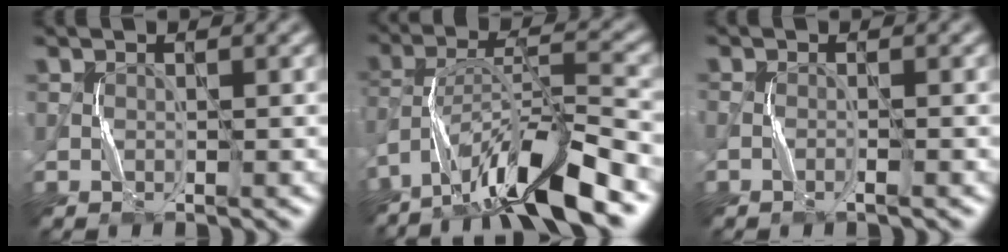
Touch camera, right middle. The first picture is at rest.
{"total": 11.6, "force": [-8.2, 2.0, 7.9], "torque": [-0.134, 0.022, -0.147]}
{"total": 1.0, "force": [-0.5, 0.2, 0.8], "torque": [-0.015, 0.001, -0.013]}